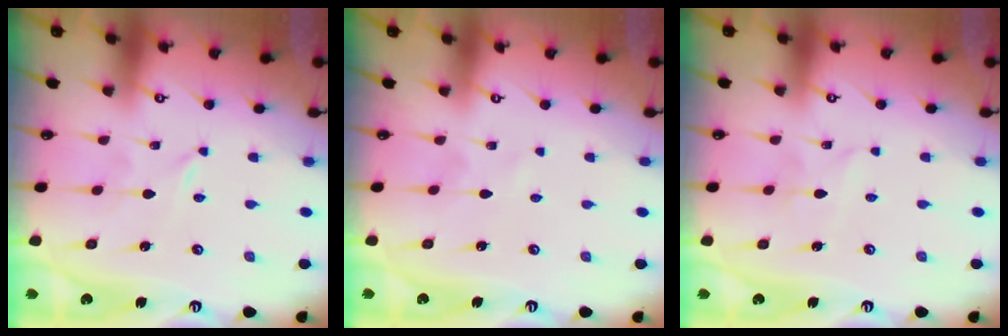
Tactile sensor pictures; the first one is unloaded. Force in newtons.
{"total": 1.1, "press": 1.1, "slide": 0.2}
{"total": 2.0, "press": 1.9, "slide": 0.2}